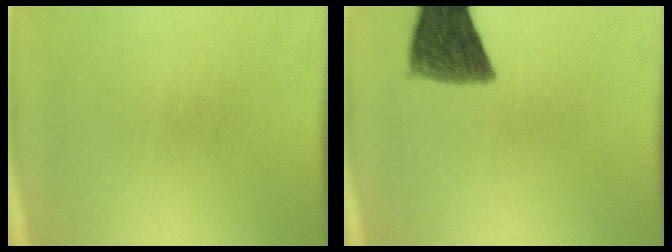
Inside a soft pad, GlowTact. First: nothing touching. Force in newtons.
{"total": 9.1}